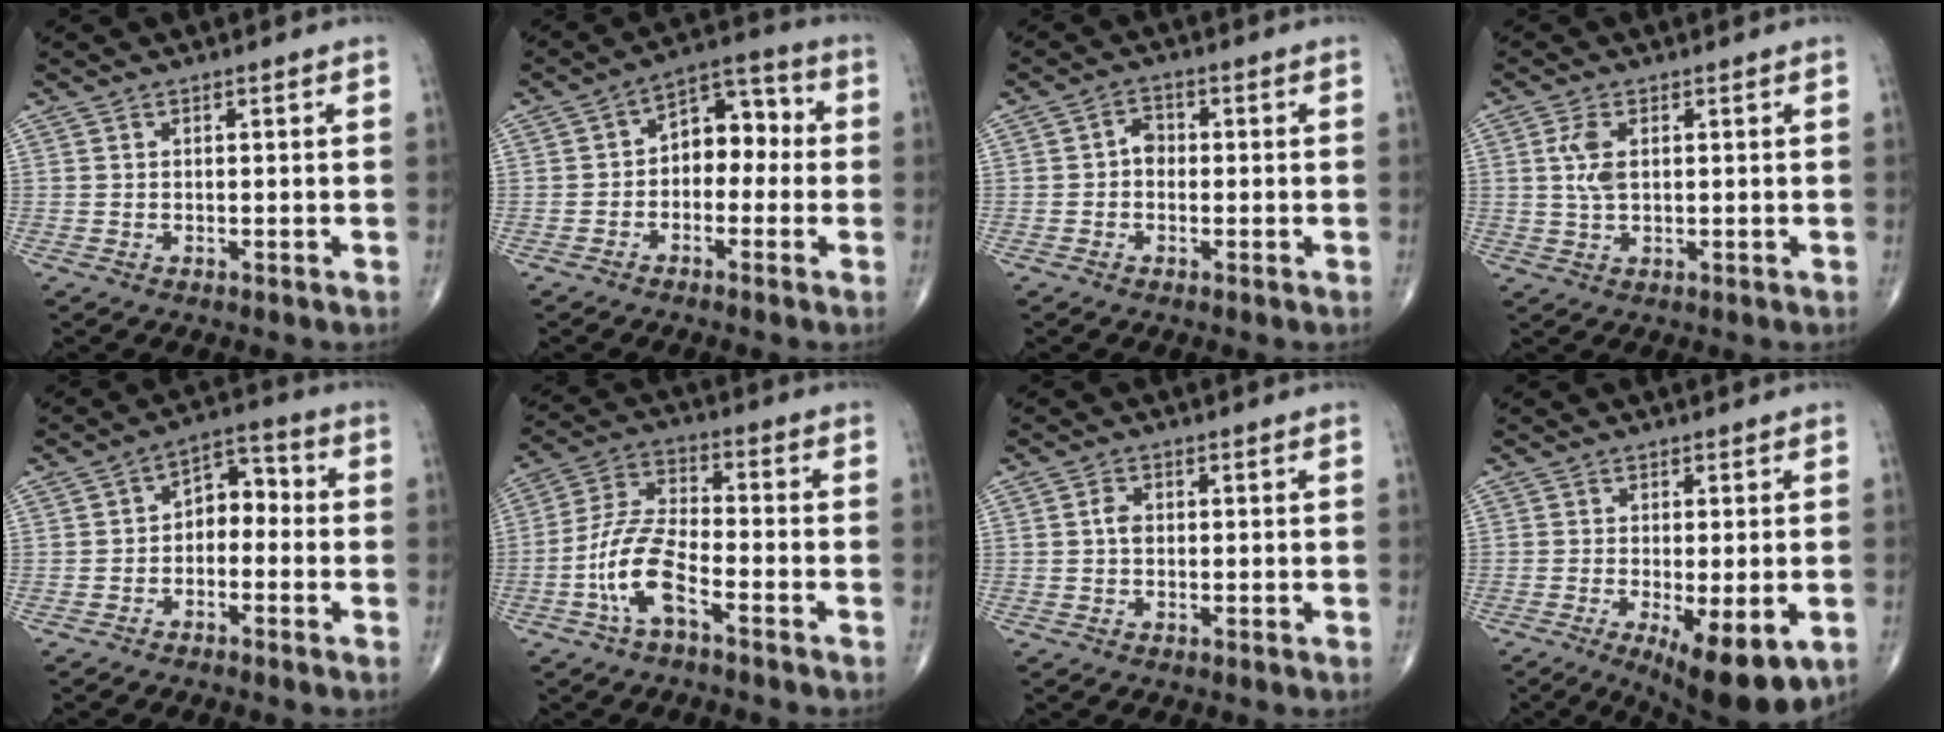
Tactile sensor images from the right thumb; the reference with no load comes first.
{"total": 9.0, "force": [-0.6, 6.1, 6.6], "torque": [-0.061, 0.042, -0.027]}
{"total": 2.8, "force": [-0.4, 2.2, 1.7], "torque": [-0.012, 0.013, -0.017]}
{"total": 4.4, "force": [0.9, 2.2, 3.7], "torque": [-0.083, -0.001, 0.018]}
{"total": 6.6, "force": [-1.2, 4.5, 4.7], "torque": [-0.046, 0.041, -0.036]}
{"total": 10.6, "force": [-4.7, 3.9, 8.6], "torque": [-0.188, 0.037, -0.095]}
{"total": 2.1, "force": [0.1, 1.5, 1.5], "torque": [-0.026, 0.005, -0.002]}
{"total": 12.0, "force": [-4.5, 3.8, 10.5], "torque": [-0.146, -0.018, -0.058]}